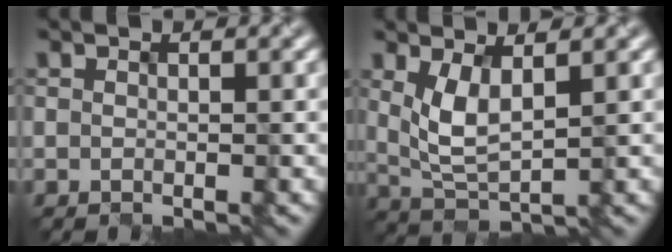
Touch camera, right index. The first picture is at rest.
{"total": 3.2, "force": [0.8, 1.3, 2.8], "torque": [-0.071, -0.009, 0.030]}